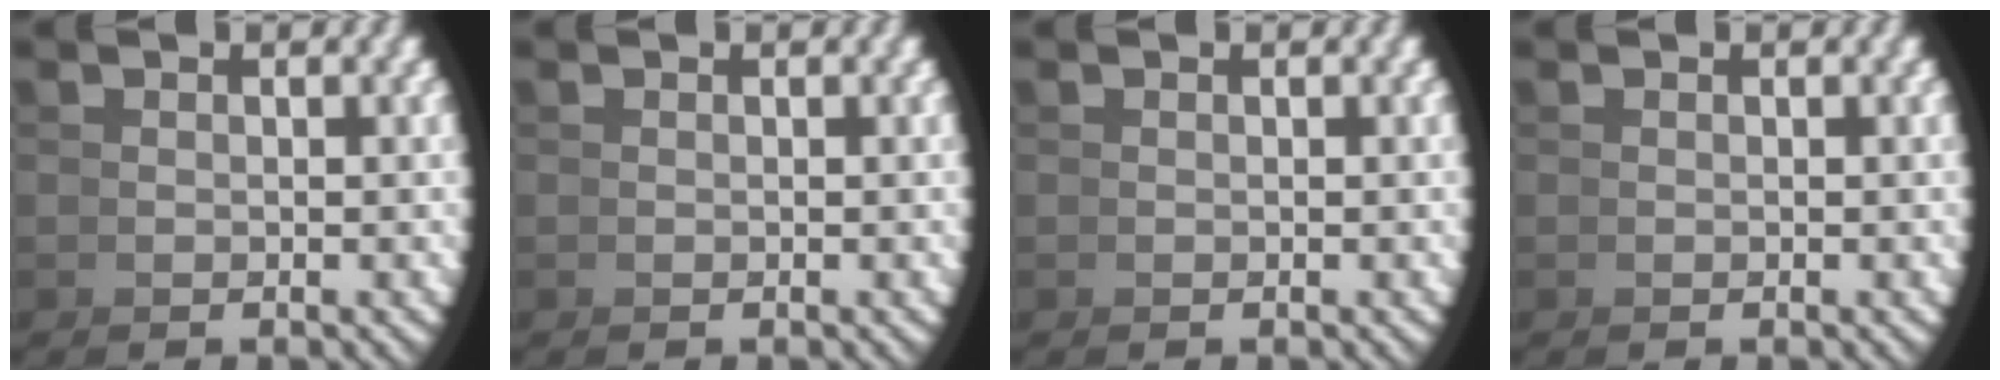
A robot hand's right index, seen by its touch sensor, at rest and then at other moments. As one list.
[{"total": 0.0}, {"total": 0.0}, {"total": 0.0}]